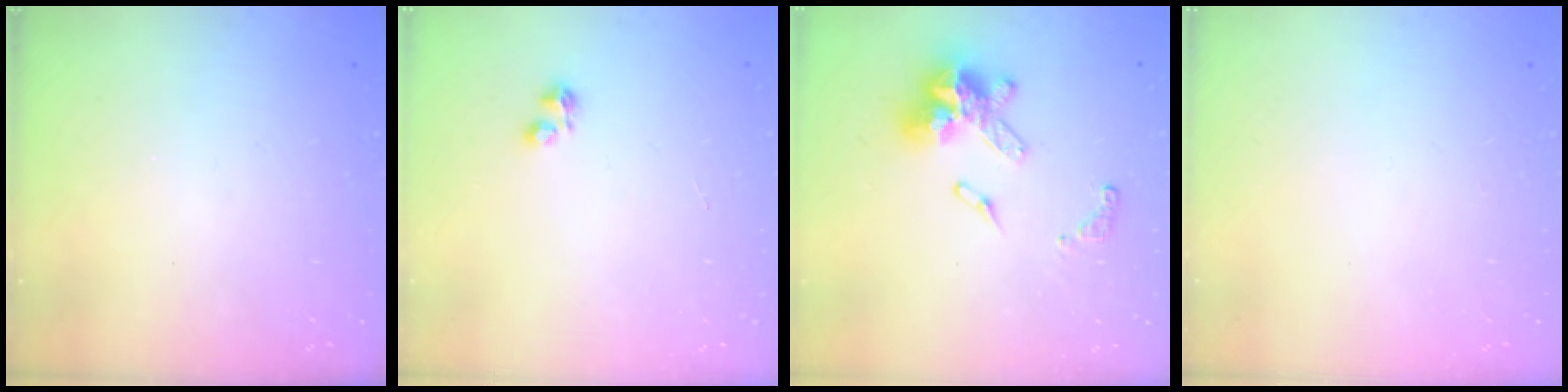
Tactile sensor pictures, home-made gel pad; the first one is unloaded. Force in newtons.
{"total": 2.9, "press": 2.8, "slide": 0.5}
{"total": 13.7, "press": 13.6, "slide": 1.2}
{"total": 0.0}